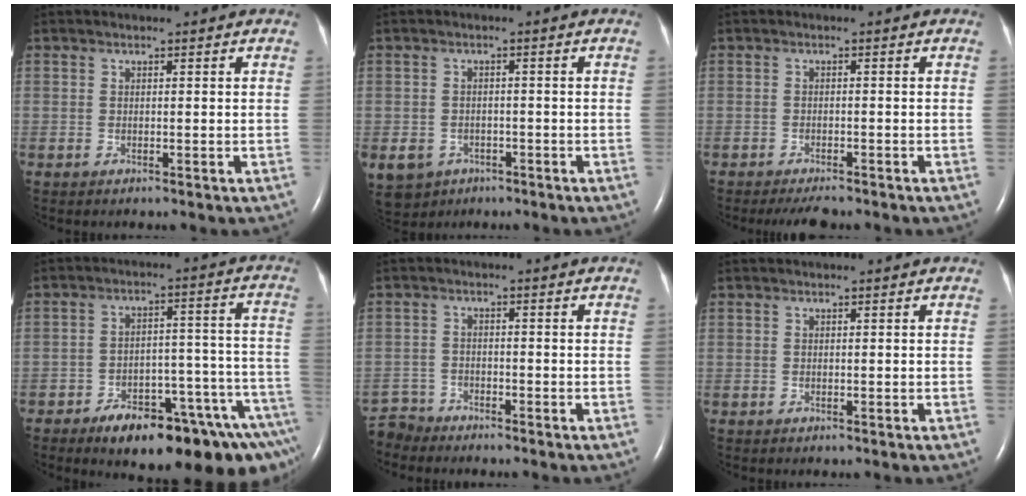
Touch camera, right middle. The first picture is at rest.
{"total": 7.8, "force": [-4.2, 6.3, 2.0], "torque": [-0.060, 0.002, -0.057]}
{"total": 3.6, "force": [-3.1, 0.7, 1.7], "torque": [-0.027, -0.007, -0.044]}
{"total": 18.5, "force": [-13.1, 4.4, 12.3], "torque": [-0.078, 0.043, -0.179]}
{"total": 4.5, "force": [-4.3, 1.0, -0.9], "torque": [0.020, -0.006, -0.086]}
{"total": 0.0}